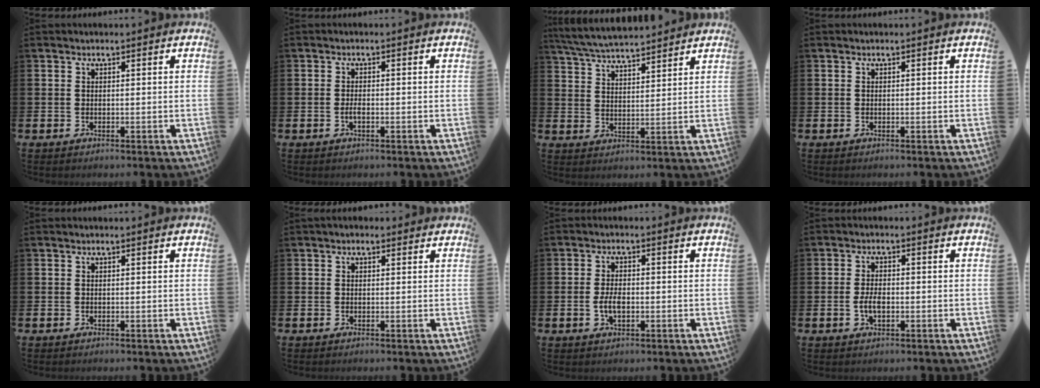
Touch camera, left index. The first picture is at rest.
{"total": 1.2, "force": [-0.4, 0.4, 1.0], "torque": [-0.021, 0.001, -0.008]}
{"total": 6.0, "force": [5.9, 0.4, 1.1], "torque": [-0.040, -0.031, 0.106]}
{"total": 0.0}
{"total": 0.0}
{"total": 0.6, "force": [0.2, 0.5, 0.3], "torque": [-0.004, 0.007, 0.002]}
{"total": 3.2, "force": [-0.5, 1.6, 2.7], "torque": [-0.044, 0.001, -0.011]}
{"total": 3.0, "force": [-0.5, 1.5, 2.5], "torque": [-0.048, -0.003, -0.013]}